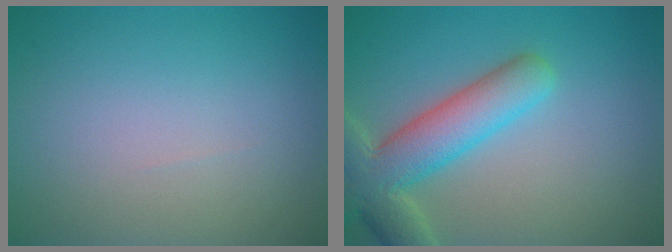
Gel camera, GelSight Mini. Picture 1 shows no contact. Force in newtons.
{"total": 6.8, "press": 6.8, "slide": 0.6}